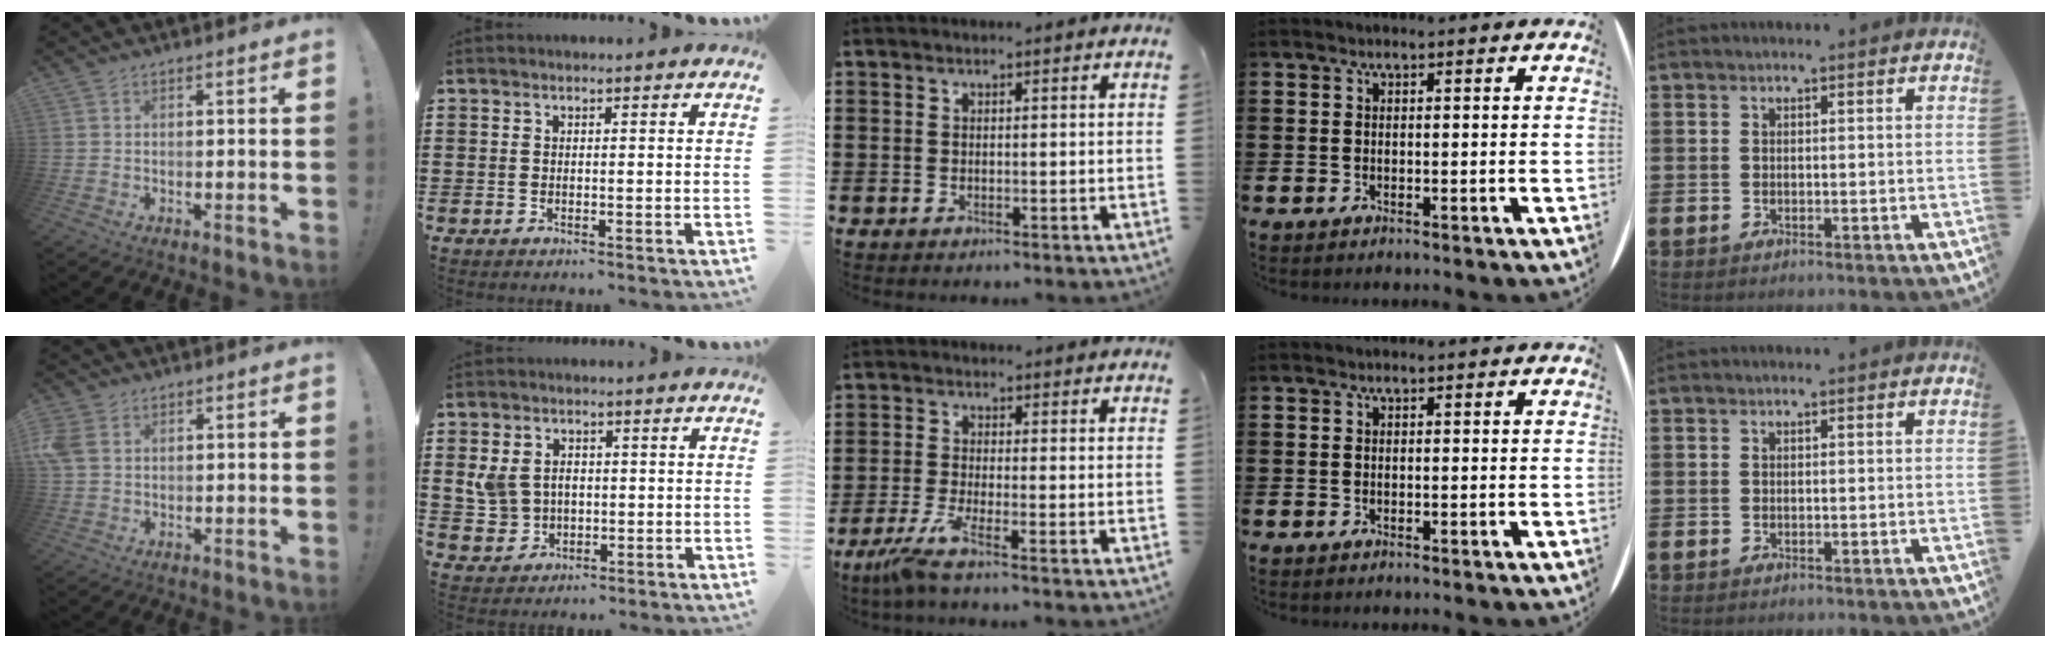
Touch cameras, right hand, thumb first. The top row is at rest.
{"thumb": {"total": 5.5, "force": [1.4, 4.1, 3.4], "torque": [-0.074, 0.006, 0.030]}, "index": {"total": 4.6, "force": [0.8, 4.0, 2.2], "torque": [-0.066, 0.013, 0.011]}, "middle": {"total": 4.1, "force": [-2.7, -0.2, 3.1], "torque": [-0.080, -0.020, -0.057]}}